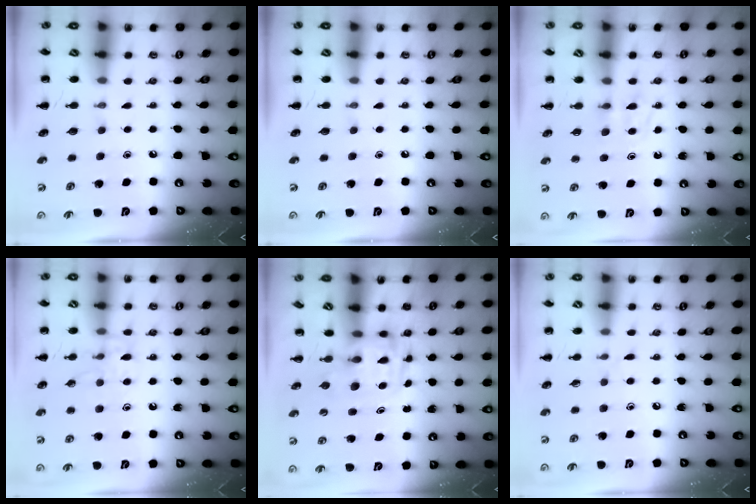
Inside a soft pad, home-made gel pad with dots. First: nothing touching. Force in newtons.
{"total": 0.0}
{"total": 4.1, "press": 3.8, "slide": 1.5}
{"total": 9.8, "press": 9.8, "slide": 0.9}
{"total": 3.1, "press": 3.1, "slide": 0.5}
{"total": 4.4, "press": 4.0, "slide": 2.0}